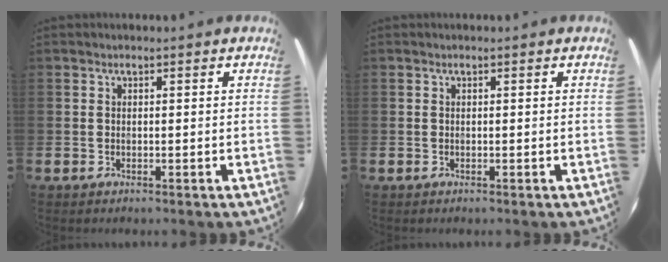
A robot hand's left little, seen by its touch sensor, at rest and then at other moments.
{"total": 0.0}